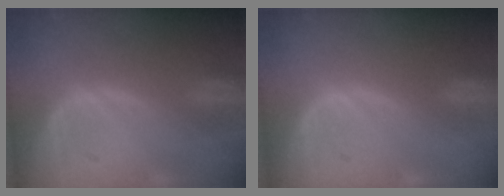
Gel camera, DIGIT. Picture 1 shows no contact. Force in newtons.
{"total": 0.0}